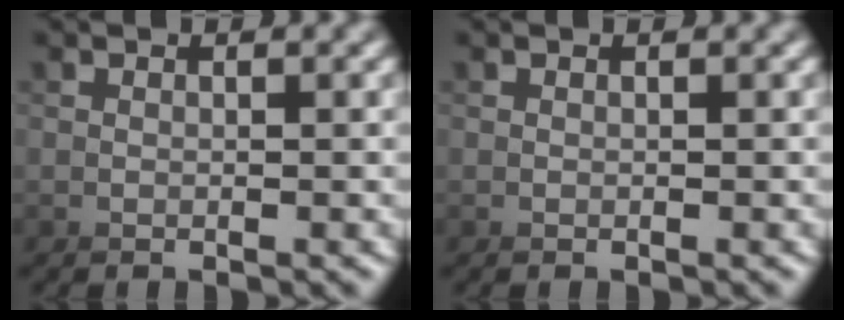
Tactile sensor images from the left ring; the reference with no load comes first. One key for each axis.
{"total": 0.0}